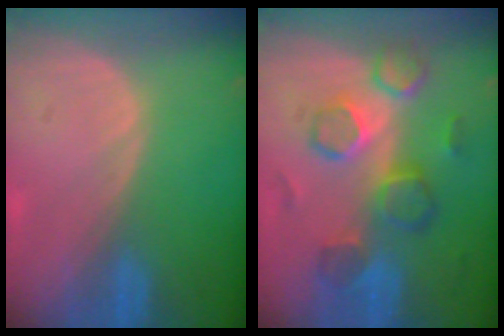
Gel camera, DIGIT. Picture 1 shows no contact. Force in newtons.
{"total": 8.7, "press": 8.4, "slide": 2.0}